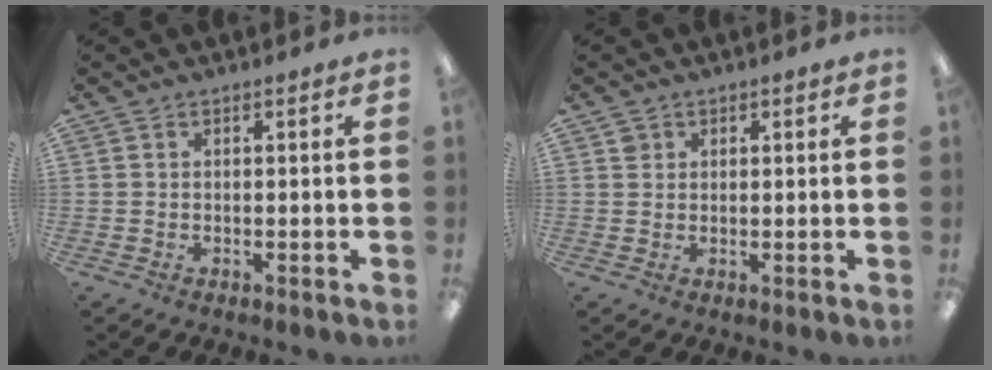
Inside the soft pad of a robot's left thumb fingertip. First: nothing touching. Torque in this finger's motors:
{"motor_torque": [0.11, 0.06, 0.12, -0.02, 0.00]}